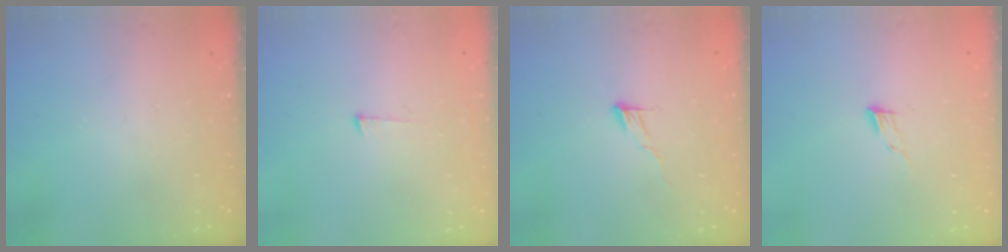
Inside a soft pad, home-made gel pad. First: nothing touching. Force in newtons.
{"total": 6.1, "press": 6.1, "slide": 0.4}
{"total": 6.1, "press": 6.1, "slide": 0.3}
{"total": 4.6, "press": 4.6, "slide": 0.4}